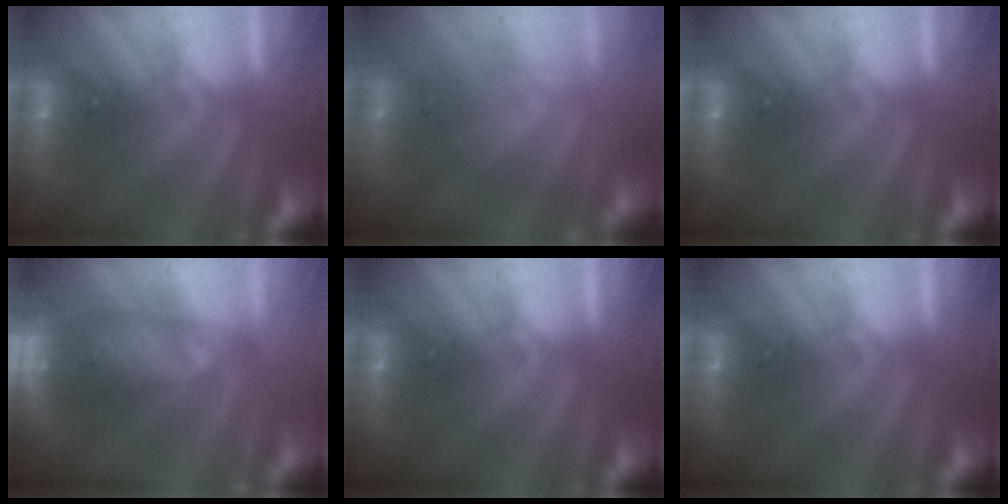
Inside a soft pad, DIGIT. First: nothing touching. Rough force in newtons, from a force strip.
{"total": 4.6}
{"total": 0.0}
{"total": 6.7}
{"total": 0.0}
{"total": 0.0}